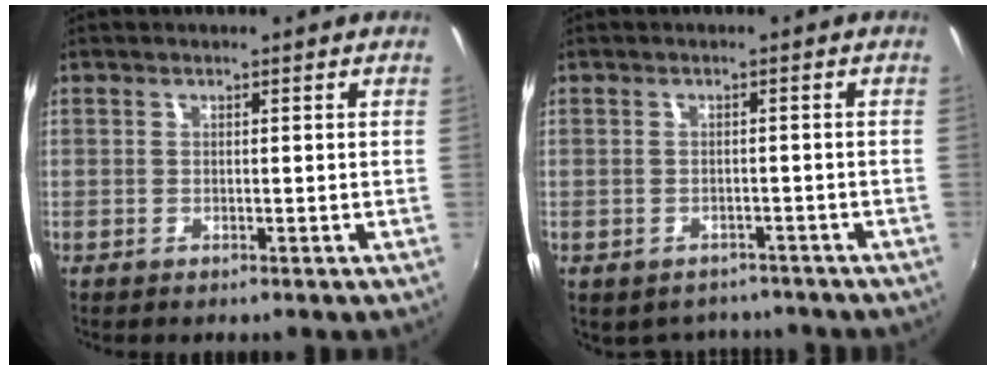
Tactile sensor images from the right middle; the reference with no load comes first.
{"total": 5.7, "force": [-4.6, 3.1, 1.3], "torque": [-0.031, -0.012, -0.057]}